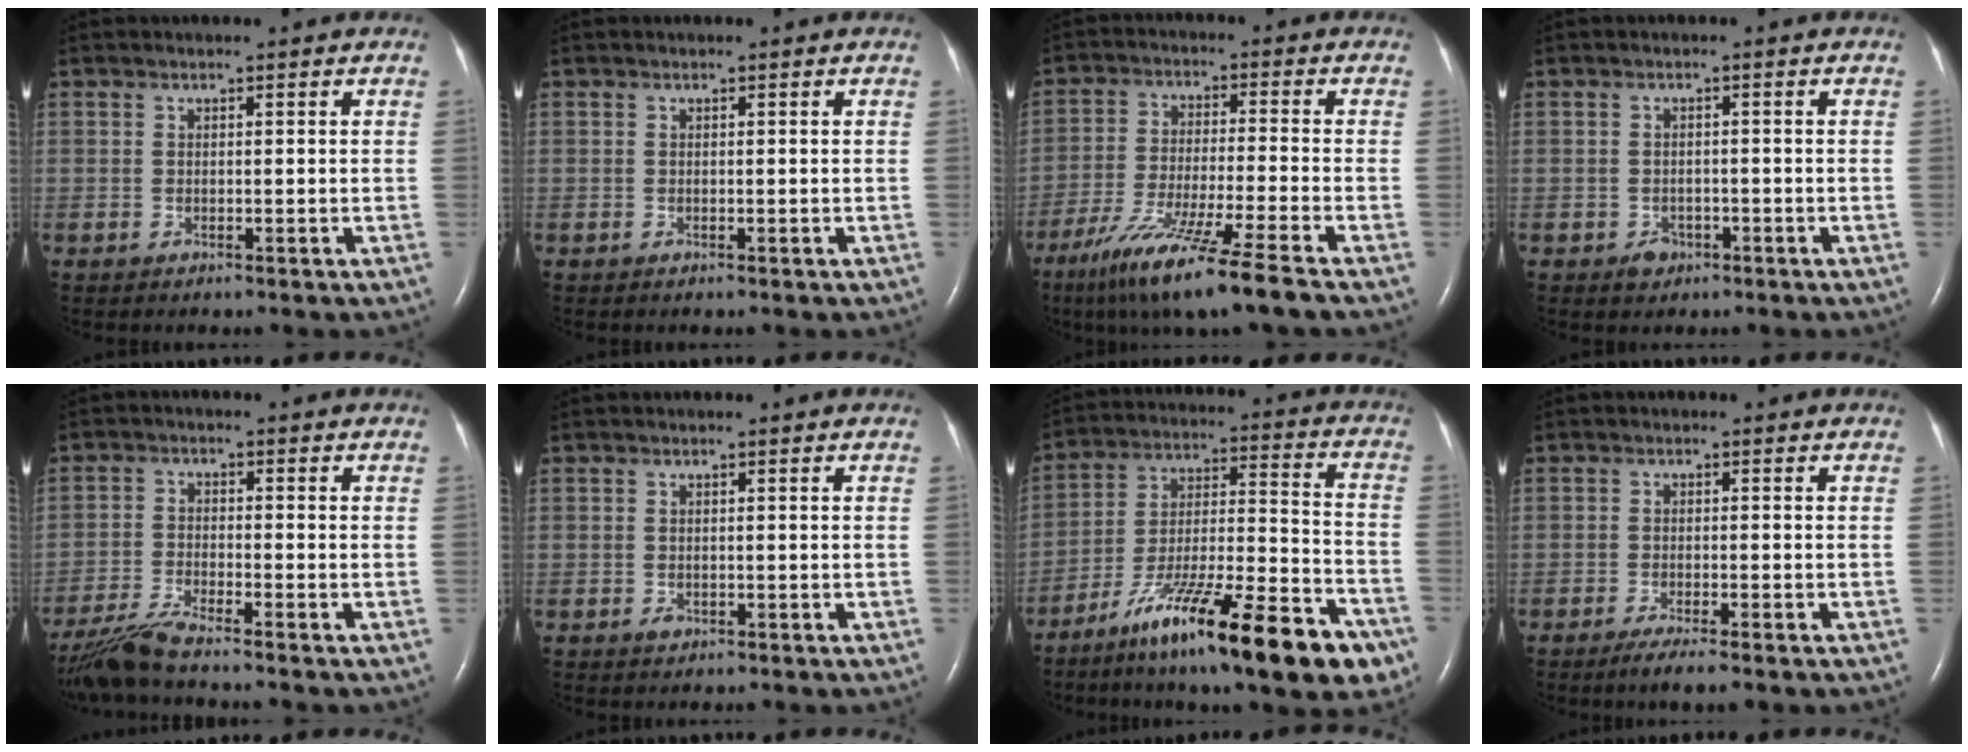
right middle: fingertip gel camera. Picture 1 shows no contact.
{"total": 0.0}
{"total": 13.5, "force": [-9.5, -1.5, 9.4], "torque": [-0.179, -0.053, -0.165]}
{"total": 2.2, "force": [-1.3, 1.6, 0.6], "torque": [-0.012, 0.004, -0.015]}
{"total": 5.9, "force": [-5.2, -0.9, 2.5], "torque": [-0.057, -0.027, -0.103]}
{"total": 0.8, "force": [-0.4, 0.6, 0.4], "torque": [-0.008, 0.000, -0.003]}
{"total": 24.3, "force": [-15.4, 3.7, 18.4], "torque": [-0.245, -0.011, -0.253]}
{"total": 4.0, "force": [-2.8, 0.3, 2.8], "torque": [-0.051, -0.011, -0.041]}